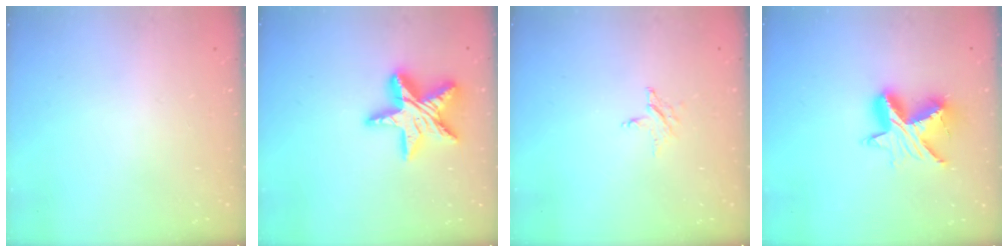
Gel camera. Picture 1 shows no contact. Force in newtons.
{"total": 16.1, "press": 16.1, "slide": 1.2}
{"total": 3.1, "press": 3.1, "slide": 0.3}
{"total": 11.6, "press": 11.5, "slide": 0.7}